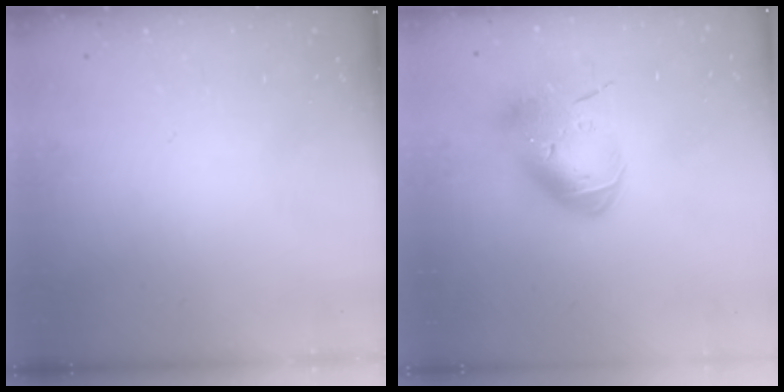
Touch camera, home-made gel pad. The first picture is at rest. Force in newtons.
{"total": 16.7, "press": 16.5, "slide": 2.6}